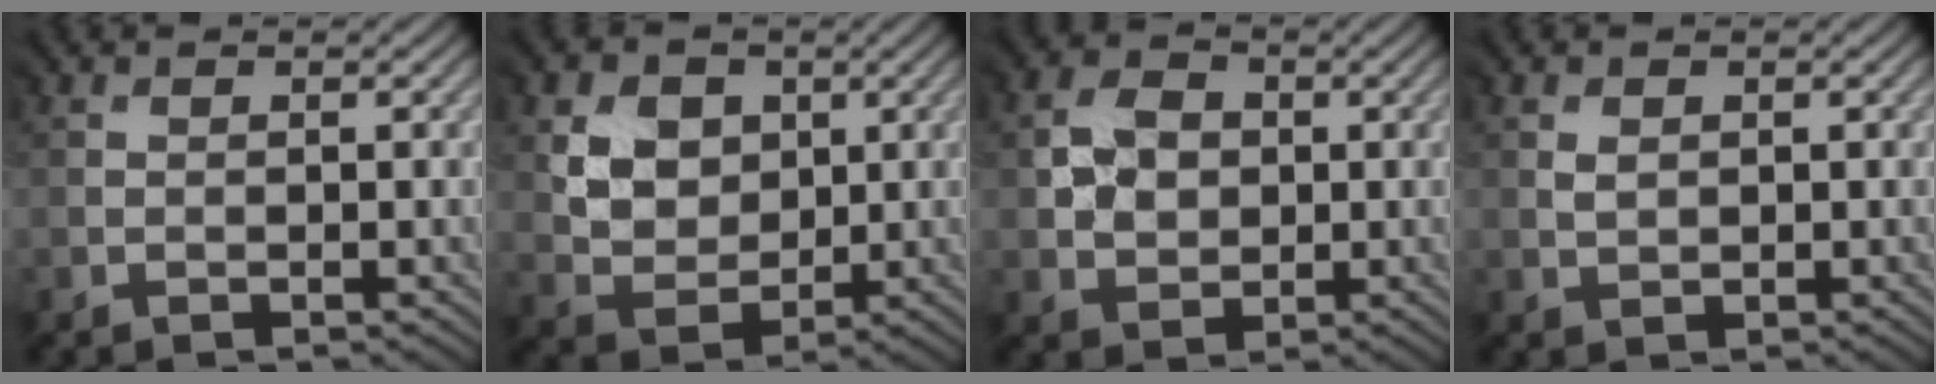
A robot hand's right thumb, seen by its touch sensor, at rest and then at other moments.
{"total": 5.3, "force": [2.1, 4.6, 1.8], "torque": [-0.056, -0.003, 0.034]}
{"total": 4.2, "force": [0.9, 3.8, 1.7], "torque": [-0.037, 0.006, 0.013]}
{"total": 1.2, "force": [0.8, 0.9, 0.0], "torque": [-0.003, -0.001, 0.019]}